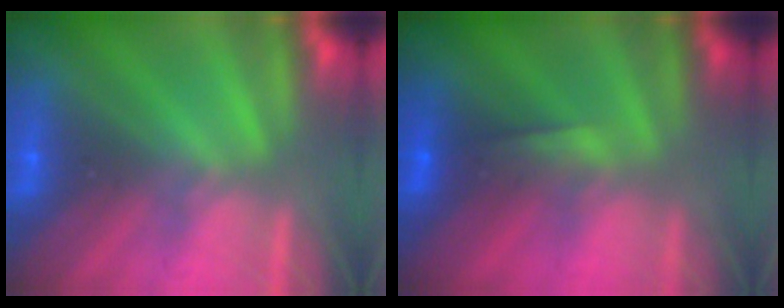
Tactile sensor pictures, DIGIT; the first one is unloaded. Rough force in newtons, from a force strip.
{"total": 3.6}